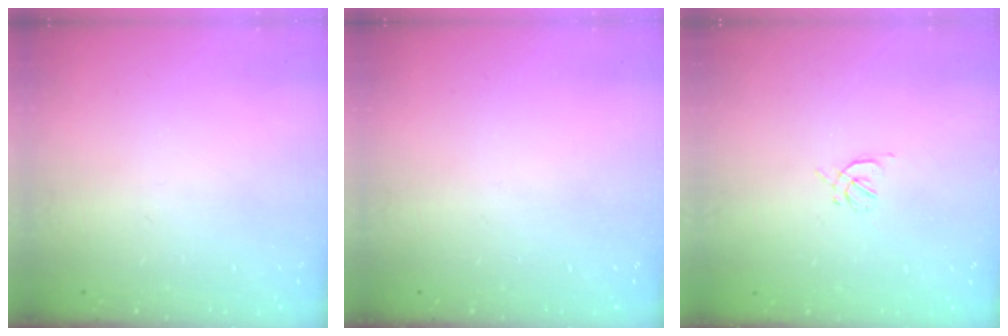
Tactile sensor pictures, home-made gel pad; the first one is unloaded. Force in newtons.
{"total": 0.0}
{"total": 1.2, "press": 1.2, "slide": 0.4}